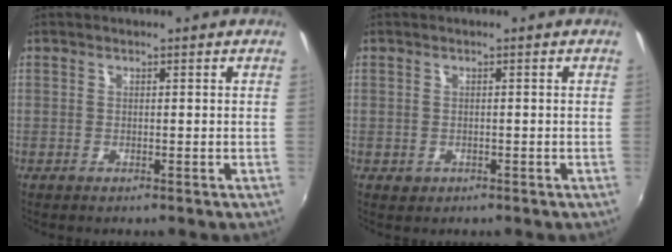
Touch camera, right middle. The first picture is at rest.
{"total": 1.1, "force": [-0.3, 1.0, 0.3], "torque": [-0.006, -0.002, -0.002]}